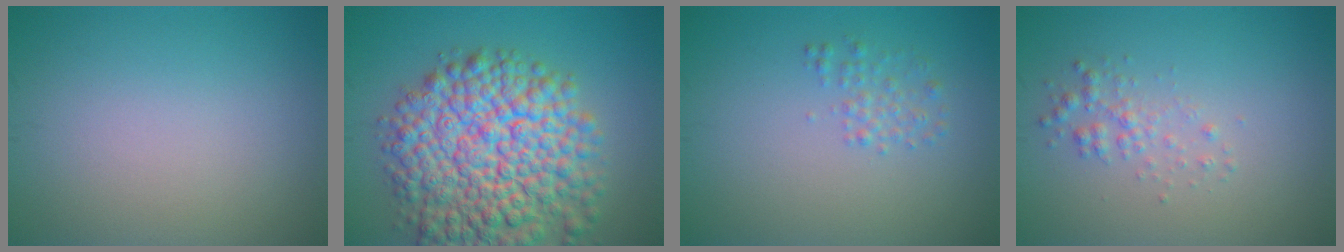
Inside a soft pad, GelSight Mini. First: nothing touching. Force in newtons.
{"total": 12.4, "press": 12.4, "slide": 0.5}
{"total": 1.5, "press": 1.5, "slide": 0.1}
{"total": 1.6, "press": 1.6, "slide": 0.0}